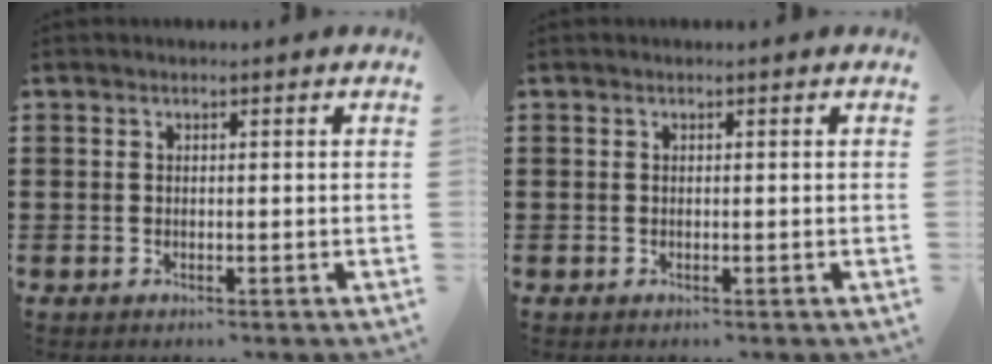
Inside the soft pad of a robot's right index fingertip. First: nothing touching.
{"total": 0.0}